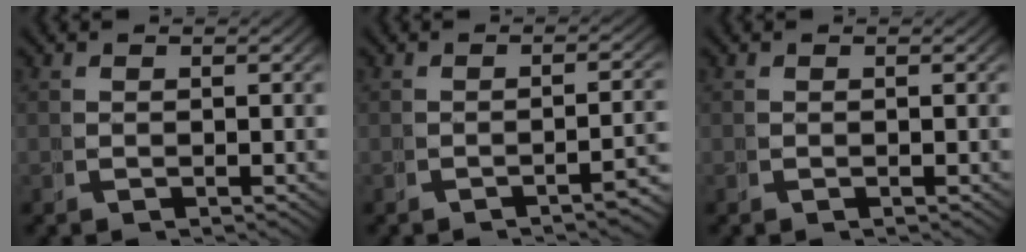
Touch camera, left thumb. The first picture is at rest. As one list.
[{"total": 3.1, "force": [-2.2, 0.3, 2.1], "torque": [-0.025, 0.004, -0.030]}, {"total": 0.0}]